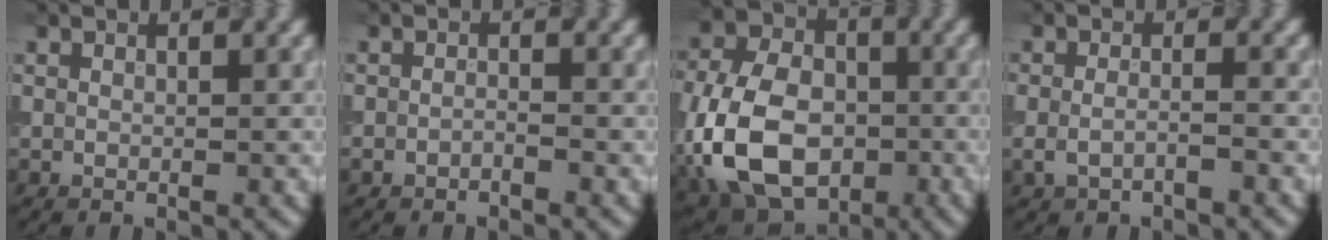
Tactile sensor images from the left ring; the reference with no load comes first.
{"total": 0.9, "force": [-0.6, 0.4, 0.4], "torque": [-0.008, 0.000, -0.013]}
{"total": 12.2, "force": [-3.1, 8.6, 8.2], "torque": [-0.183, -0.011, -0.068]}
{"total": 2.0, "force": [-1.1, 0.7, 1.5], "torque": [-0.033, -0.004, -0.026]}